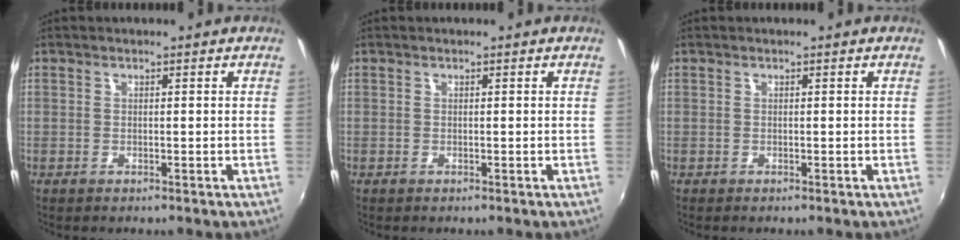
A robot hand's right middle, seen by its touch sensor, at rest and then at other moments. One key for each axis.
{"total": 0.0}
{"total": 0.0}